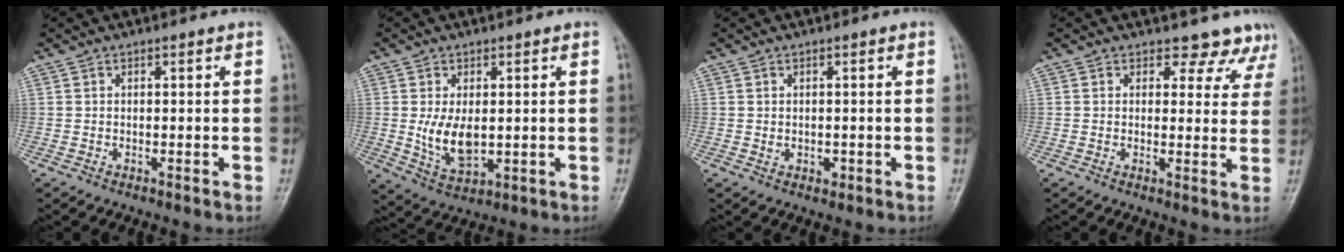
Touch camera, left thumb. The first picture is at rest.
{"total": 7.3, "force": [0.2, 4.2, 6.0], "torque": [-0.101, -0.014, 0.016]}
{"total": 1.6, "force": [-0.3, 1.2, 0.9], "torque": [-0.008, 0.004, -0.001]}
{"total": 6.6, "force": [5.6, 3.5, 0.3], "torque": [0.041, -0.028, 0.041]}